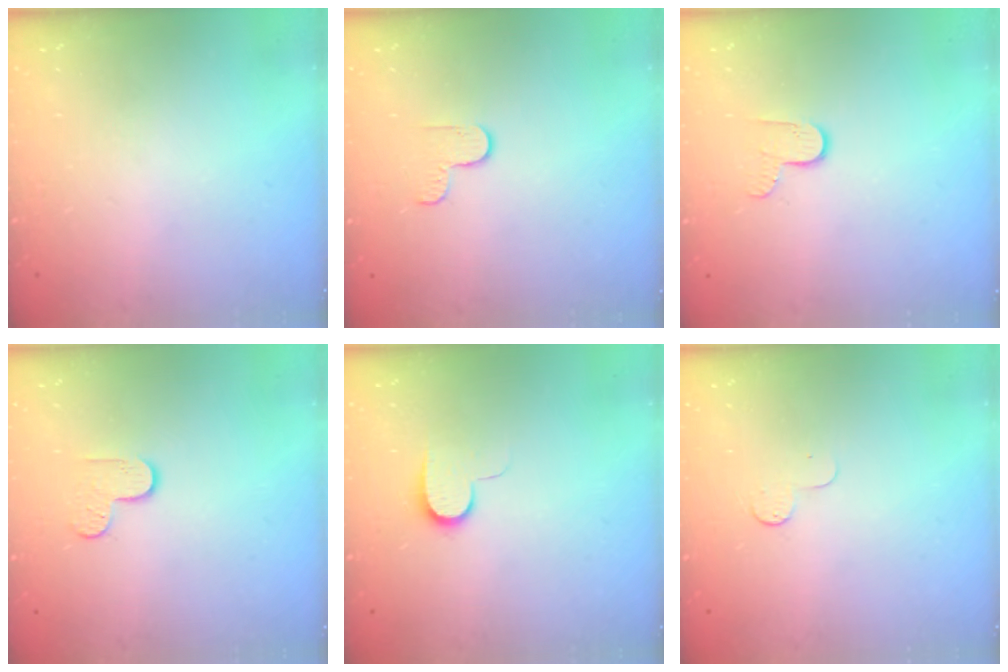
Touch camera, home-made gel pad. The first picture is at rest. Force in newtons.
{"total": 3.3, "press": 3.3, "slide": 0.4}
{"total": 5.9, "press": 5.9, "slide": 0.6}
{"total": 4.8, "press": 4.7, "slide": 0.5}
{"total": 7.1, "press": 7.1, "slide": 0.7}
{"total": 4.1, "press": 4.0, "slide": 0.4}